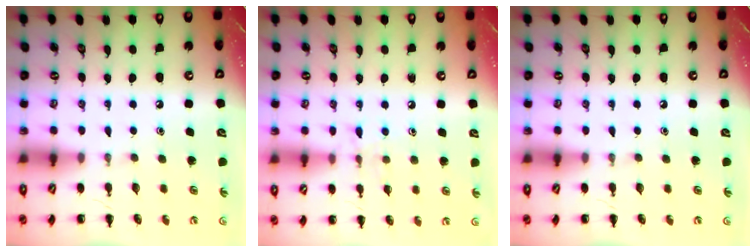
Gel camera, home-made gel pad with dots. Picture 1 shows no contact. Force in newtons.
{"total": 6.5, "press": 6.3, "slide": 1.4}
{"total": 0.0}